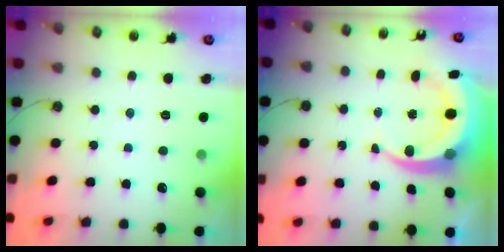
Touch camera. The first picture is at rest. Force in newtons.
{"total": 10.1, "press": 10.0, "slide": 1.4}